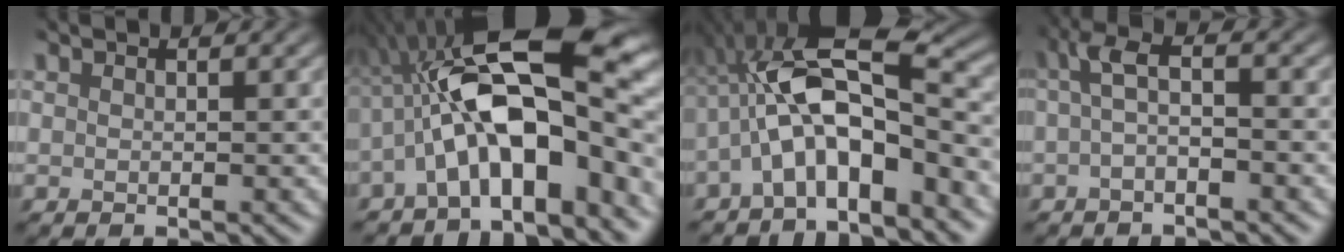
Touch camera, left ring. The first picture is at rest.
{"total": 12.9, "force": [-3.1, 5.0, 11.5], "torque": [-0.189, 0.019, -0.055]}
{"total": 8.5, "force": [-3.5, 2.9, 7.1], "torque": [-0.140, 0.016, -0.060]}
{"total": 2.2, "force": [-1.0, 0.5, 1.9], "torque": [-0.053, 0.001, -0.010]}